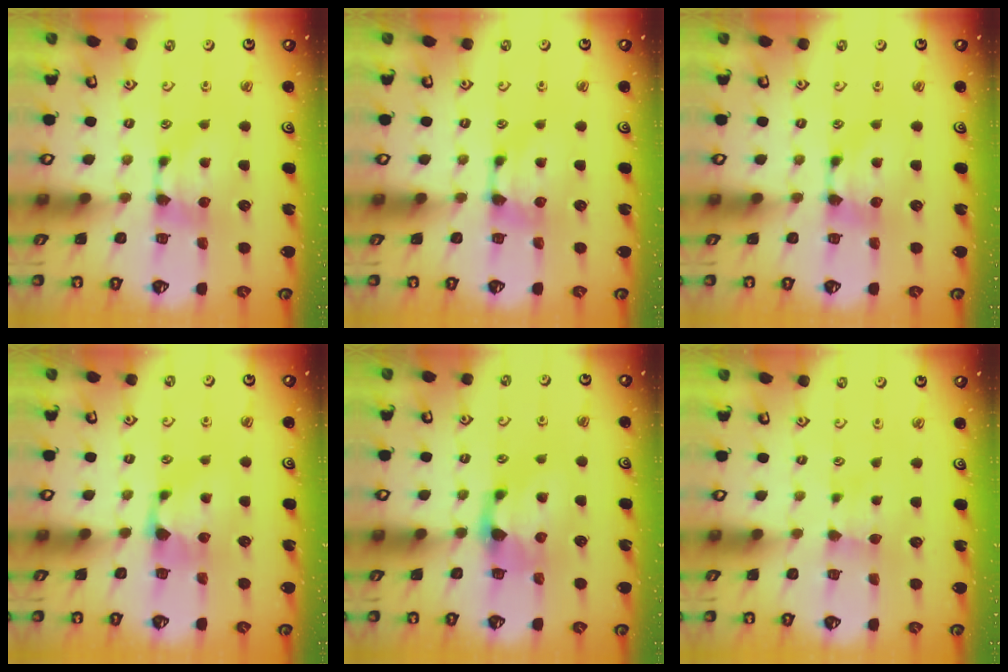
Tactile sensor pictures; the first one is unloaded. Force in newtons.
{"total": 1.2, "press": 0.9, "slide": 0.9}
{"total": 0.0}
{"total": 1.2, "press": 0.7, "slide": 1.0}
{"total": 1.6, "press": 1.2, "slide": 1.1}
{"total": 2.9, "press": 2.9, "slide": 0.3}